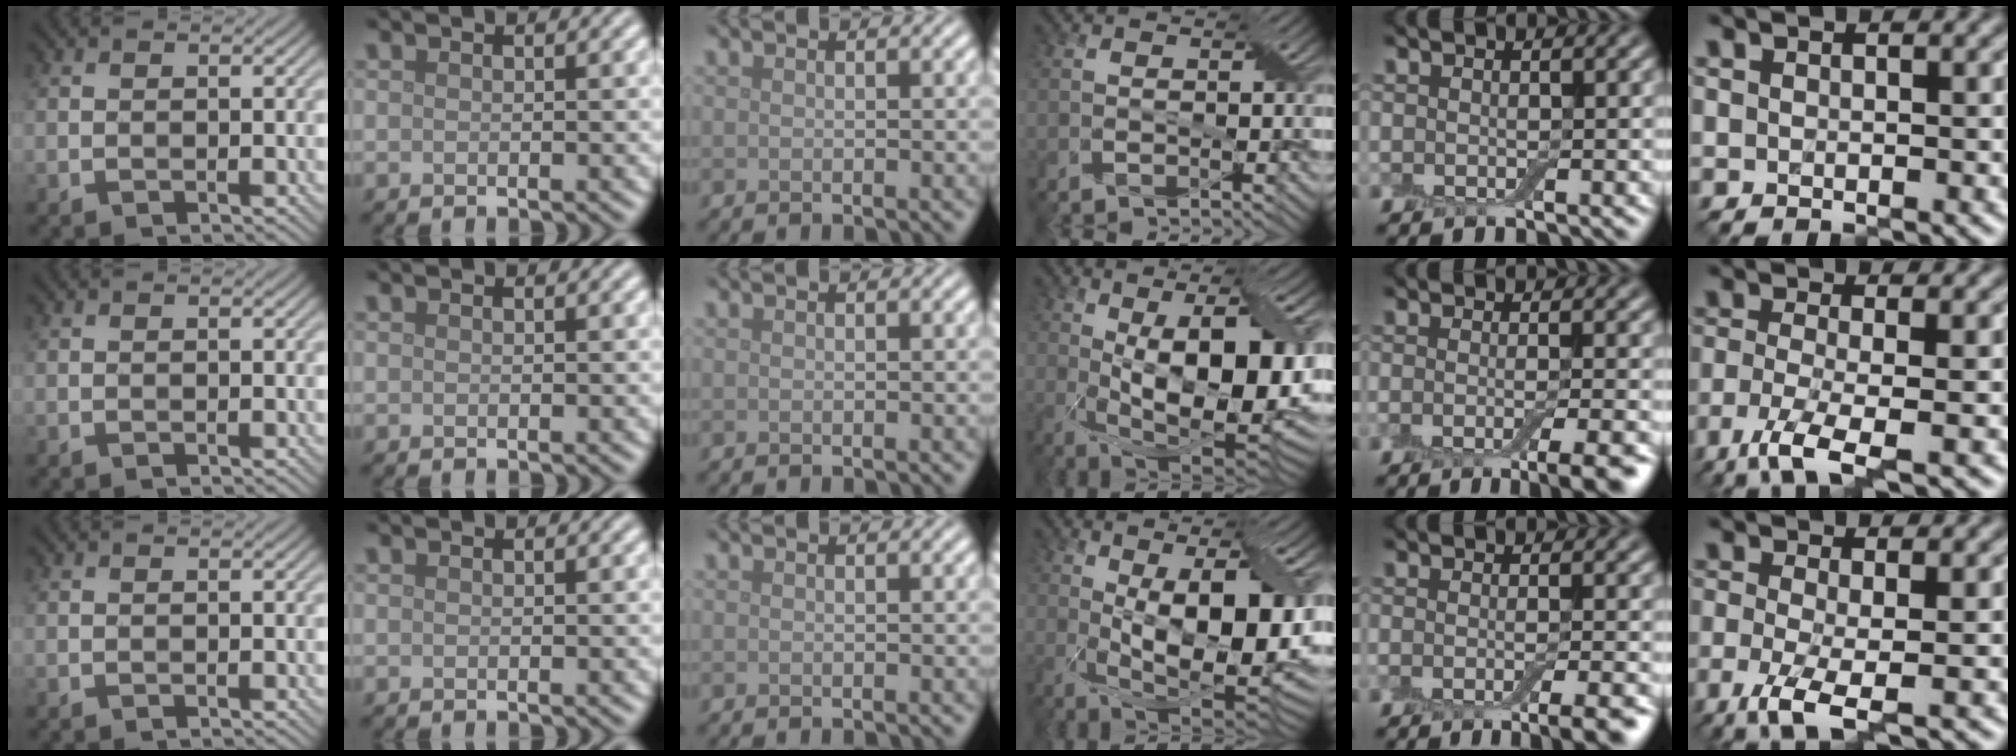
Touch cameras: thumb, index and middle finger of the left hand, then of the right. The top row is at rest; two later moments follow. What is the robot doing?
{"motion": "insert", "object": "drawer"}